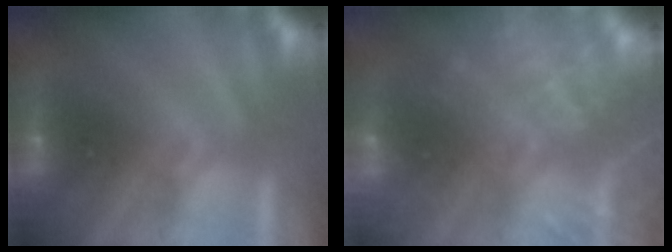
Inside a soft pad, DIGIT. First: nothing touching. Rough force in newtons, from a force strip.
{"total": 8.2}